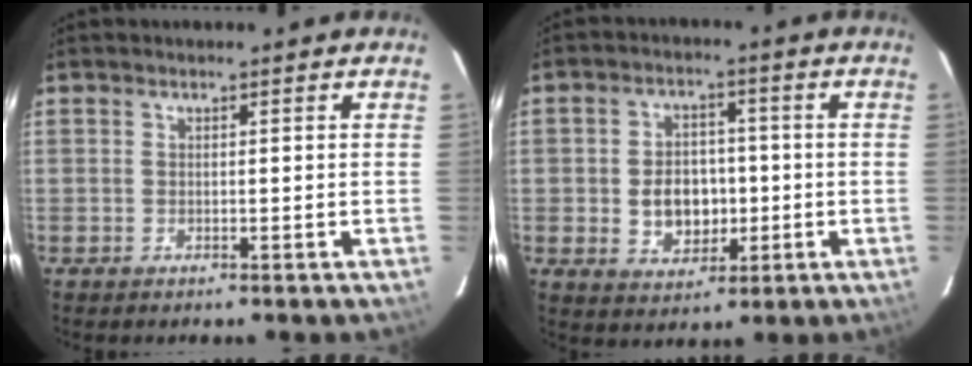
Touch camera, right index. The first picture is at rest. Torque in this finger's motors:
{"motor_torque": [0.27, -0.05, 0.14, 0.07]}